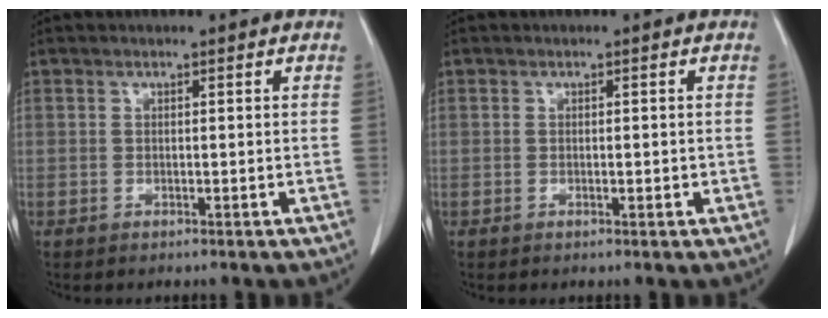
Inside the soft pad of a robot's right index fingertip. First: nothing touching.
{"total": 0.9, "force": [-0.1, 0.4, 0.8], "torque": [-0.012, -0.001, 0.000]}